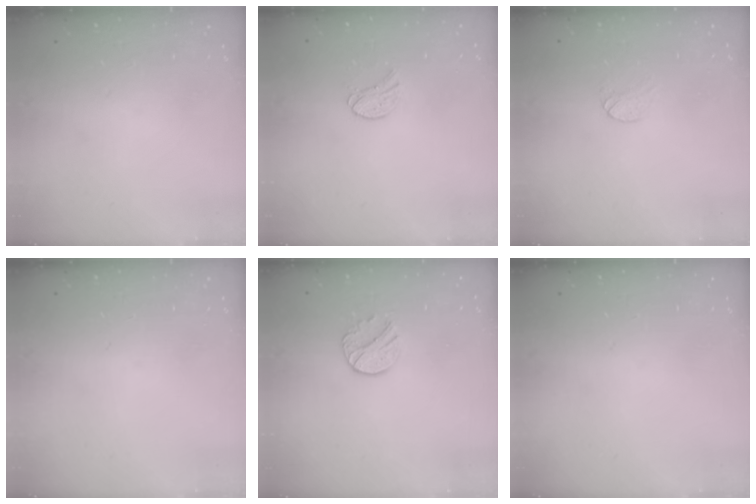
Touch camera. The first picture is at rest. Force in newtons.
{"total": 6.5, "press": 6.5, "slide": 0.7}
{"total": 4.5, "press": 4.5, "slide": 0.4}
{"total": 0.0}
{"total": 7.0, "press": 7.0, "slide": 0.7}
{"total": 0.0}